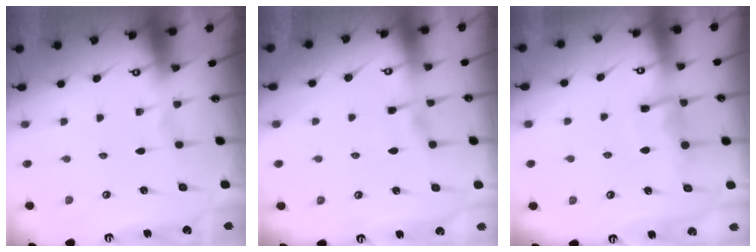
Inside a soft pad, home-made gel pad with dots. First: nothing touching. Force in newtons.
{"total": 2.6, "press": 2.5, "slide": 0.6}
{"total": 8.6, "press": 8.5, "slide": 0.9}